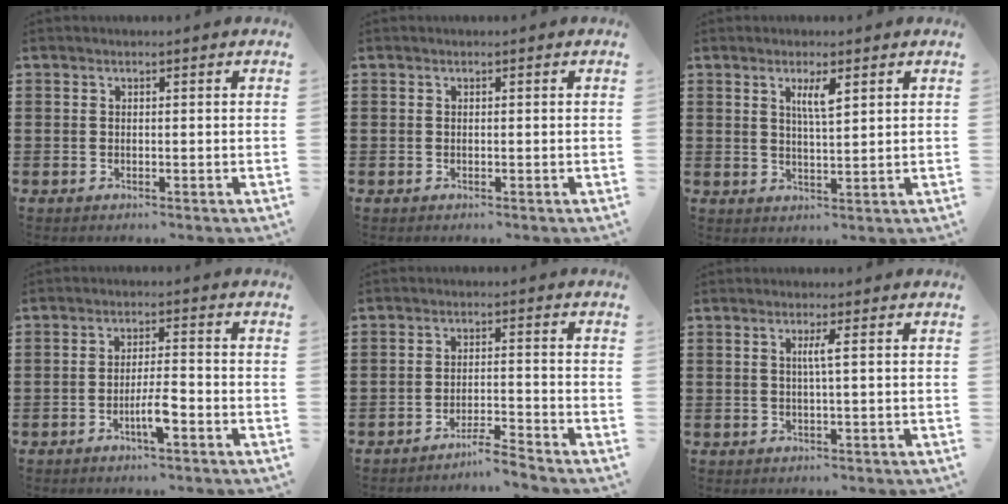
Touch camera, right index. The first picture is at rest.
{"total": 0.0}
{"total": 3.5, "force": [1.7, 0.7, 3.0], "torque": [-0.063, 0.004, 0.026]}
{"total": 4.7, "force": [-2.2, 0.8, 4.1], "torque": [-0.082, -0.002, -0.043]}
{"total": 3.8, "force": [-3.6, -0.5, 1.0], "torque": [-0.020, -0.003, -0.073]}
{"total": 2.1, "force": [0.4, -0.3, 2.1], "torque": [-0.040, -0.003, 0.002]}